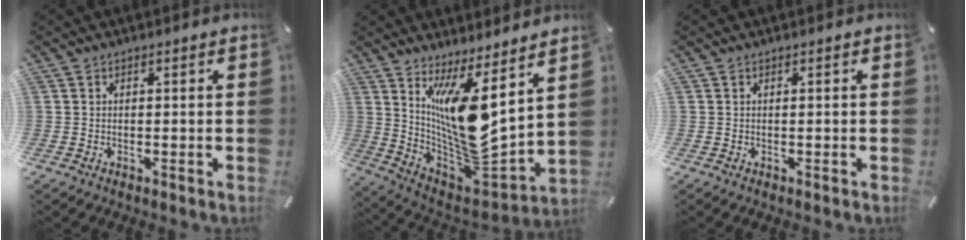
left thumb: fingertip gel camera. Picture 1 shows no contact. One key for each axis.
{"total": 14.6, "fx": 6.5, "fy": 4.4, "fz": 12.3, "tx": -0.254, "ty": -0.097, "tz": 0.109}
{"total": 0.0}